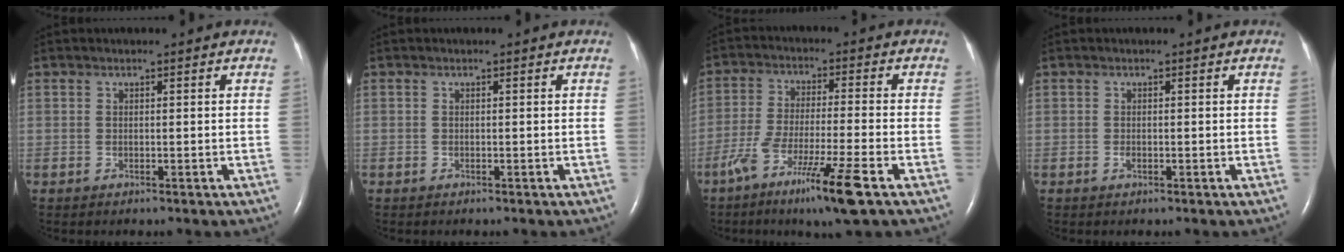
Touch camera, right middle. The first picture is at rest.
{"total": 0.0}
{"total": 11.3, "force": [-6.5, -0.4, 9.2], "torque": [-0.178, -0.030, -0.117]}
{"total": 0.5, "force": [-0.3, 0.3, 0.4], "torque": [-0.011, 0.000, -0.003]}